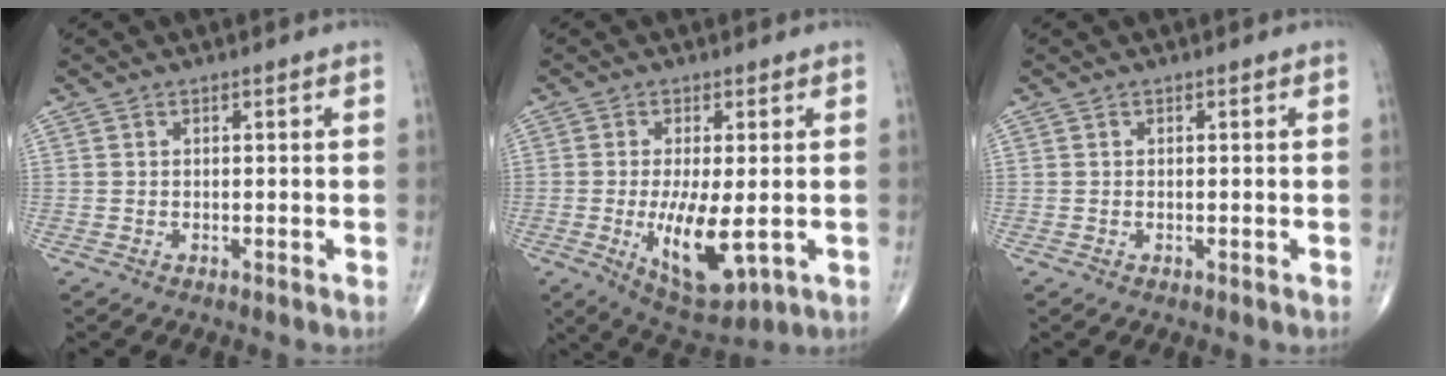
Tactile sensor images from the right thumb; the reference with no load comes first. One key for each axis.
{"total": 11.1, "fx": -1.9, "fy": 4.0, "fz": 10.1, "tx": -0.171, "ty": -0.025, "tz": -0.018}
{"total": 0.0}